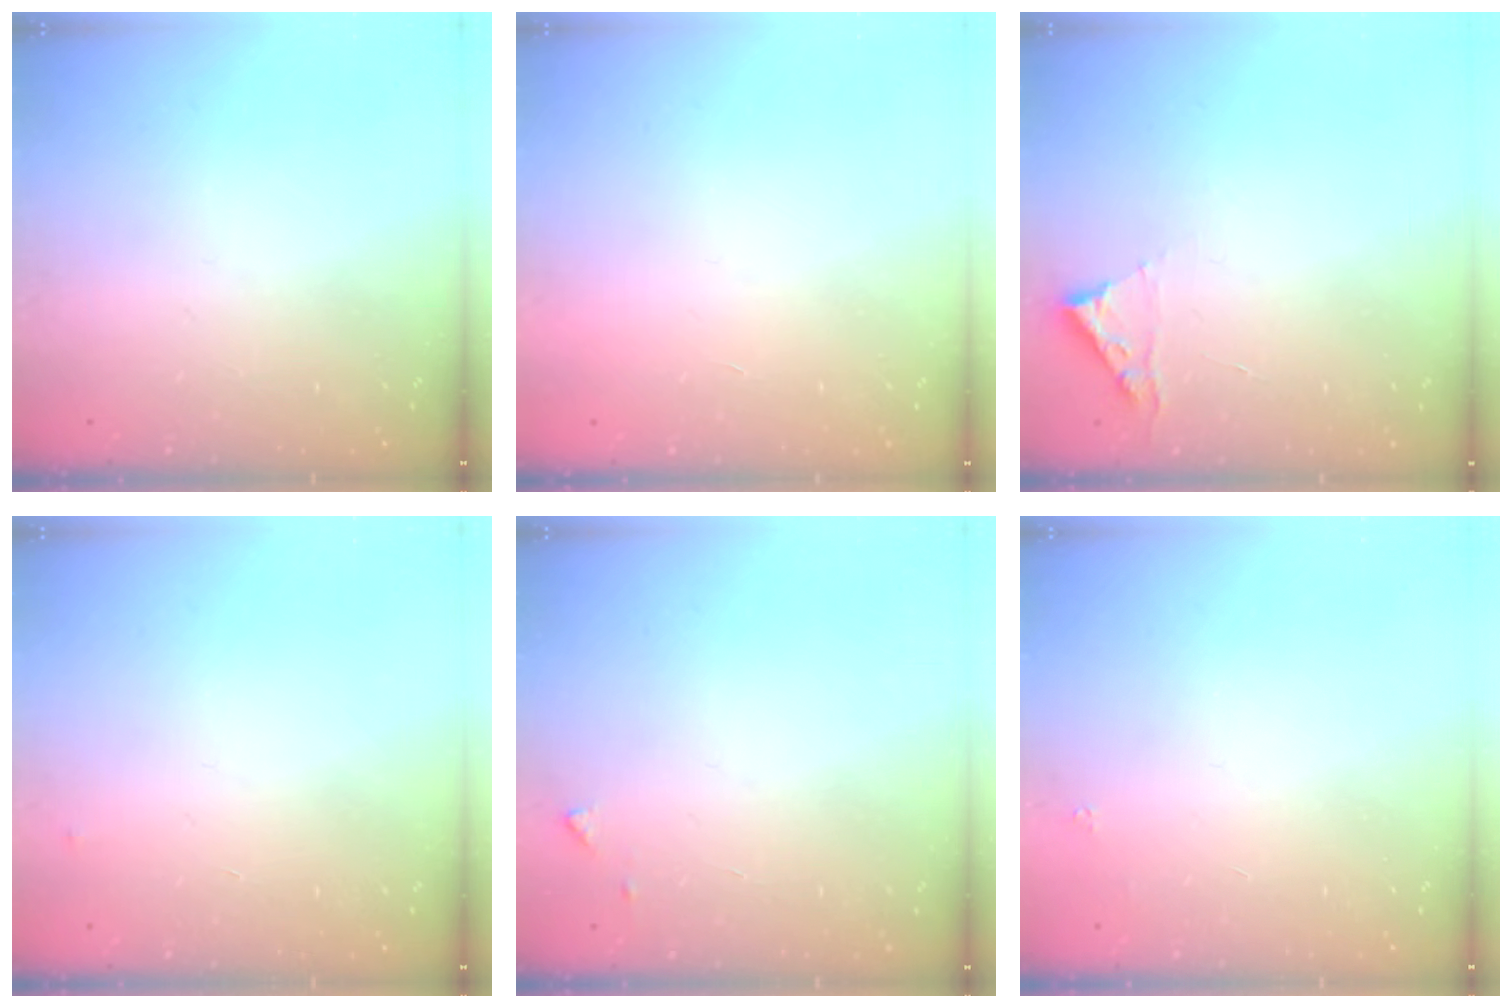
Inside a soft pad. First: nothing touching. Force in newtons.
{"total": 1.7, "press": 1.7, "slide": 0.1}
{"total": 2.8, "press": 2.8, "slide": 0.3}
{"total": 2.5, "press": 2.5, "slide": 0.4}
{"total": 4.5, "press": 4.4, "slide": 0.5}
{"total": 1.6, "press": 1.5, "slide": 0.2}